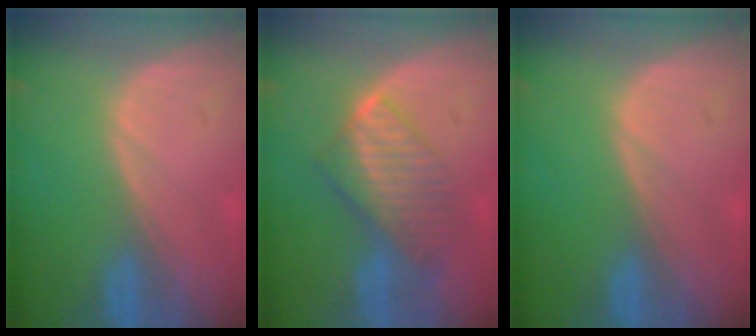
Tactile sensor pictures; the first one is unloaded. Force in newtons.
{"total": 7.7, "press": 6.9, "slide": 3.5}
{"total": 0.0}